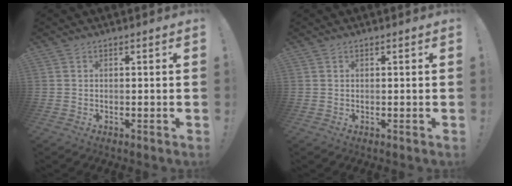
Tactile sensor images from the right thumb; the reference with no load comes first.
{"total": 0.0}